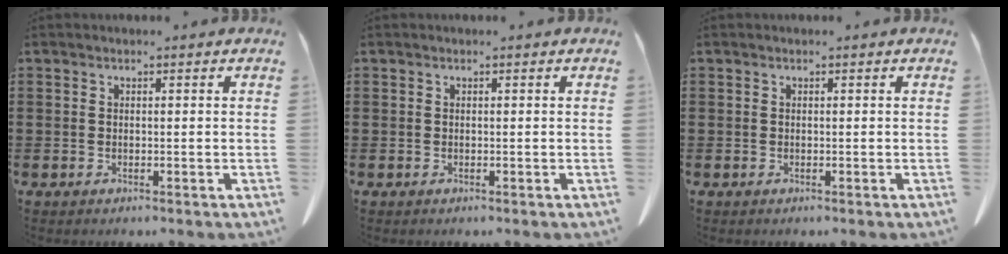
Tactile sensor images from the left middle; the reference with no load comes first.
{"total": 0.0}
{"total": 0.0}